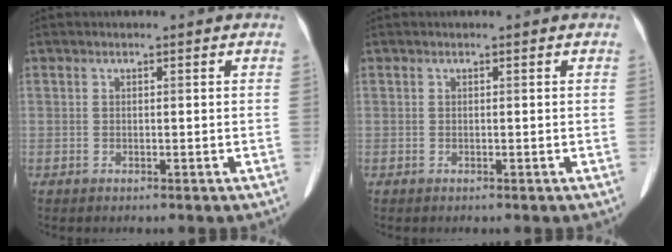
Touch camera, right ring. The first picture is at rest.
{"total": 0.0}